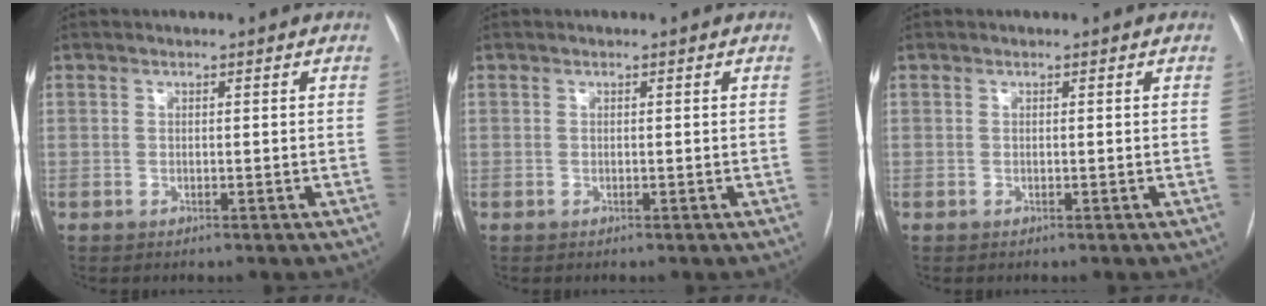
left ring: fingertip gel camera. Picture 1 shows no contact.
{"total": 0.0}
{"total": 0.0}